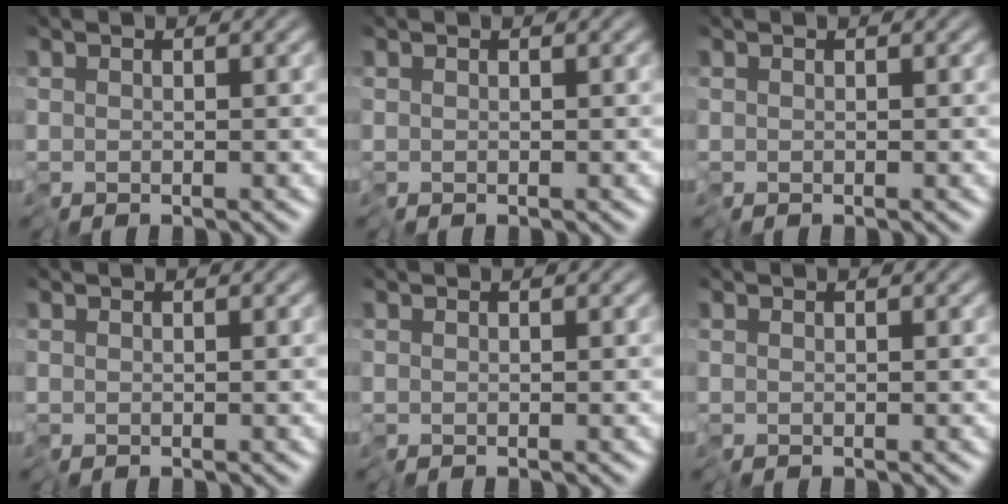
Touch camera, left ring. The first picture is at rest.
{"total": 0.0}
{"total": 0.0}
{"total": 0.0}
{"total": 0.0}
{"total": 0.0}